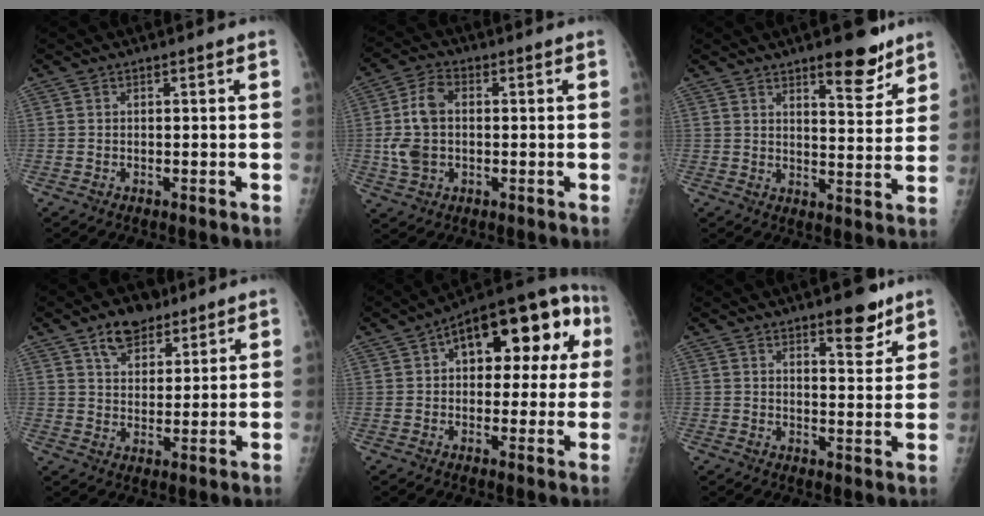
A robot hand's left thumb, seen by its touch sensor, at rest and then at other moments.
{"total": 8.4, "force": [0.0, 5.5, 6.3], "torque": [-0.129, 0.013, -0.001]}
{"total": 8.9, "force": [6.3, 2.8, 5.6], "torque": [-0.055, -0.043, 0.089]}
{"total": 8.1, "force": [5.2, 4.9, 3.7], "torque": [-0.035, -0.027, 0.090]}
{"total": 19.4, "force": [5.3, 10.2, 15.7], "torque": [-0.166, 0.038, 0.065]}
{"total": 7.0, "force": [4.9, 2.4, 4.3], "torque": [-0.040, -0.033, 0.067]}